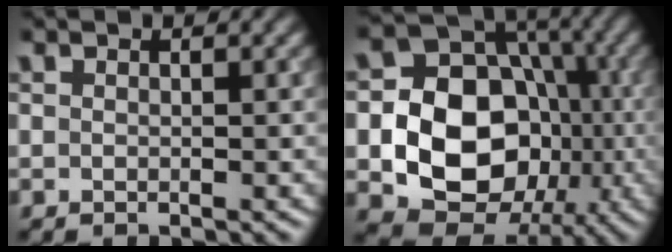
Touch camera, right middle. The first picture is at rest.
{"total": 14.4, "force": [-2.6, 11.8, 7.9], "torque": [-0.113, -0.015, -0.068]}